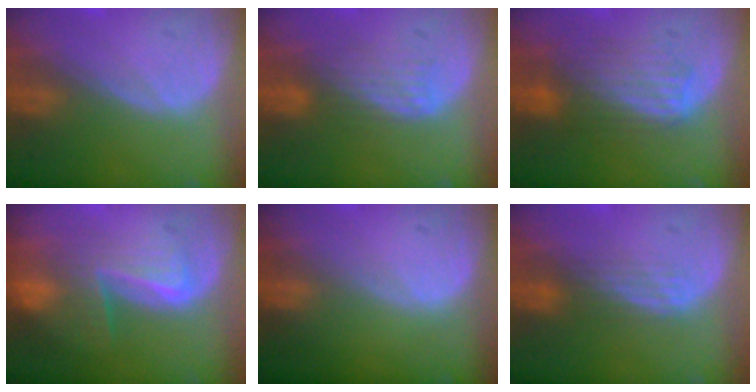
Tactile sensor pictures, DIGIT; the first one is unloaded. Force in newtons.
{"total": 4.2, "press": 3.5, "slide": 2.4}
{"total": 5.9, "press": 5.9, "slide": 0.6}
{"total": 6.9, "press": 6.7, "slide": 1.8}
{"total": 0.0}
{"total": 2.8, "press": 2.5, "slide": 1.3}